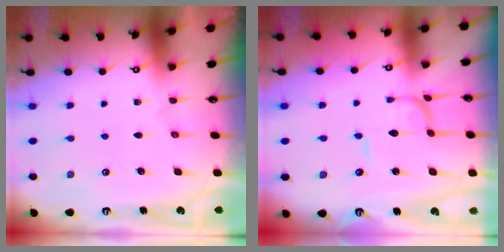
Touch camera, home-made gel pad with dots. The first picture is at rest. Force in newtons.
{"total": 1.4, "press": 1.4, "slide": 0.0}